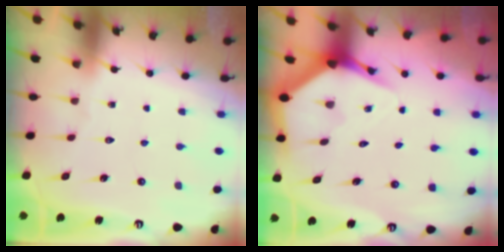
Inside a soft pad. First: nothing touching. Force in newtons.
{"total": 5.0, "press": 4.9, "slide": 0.3}